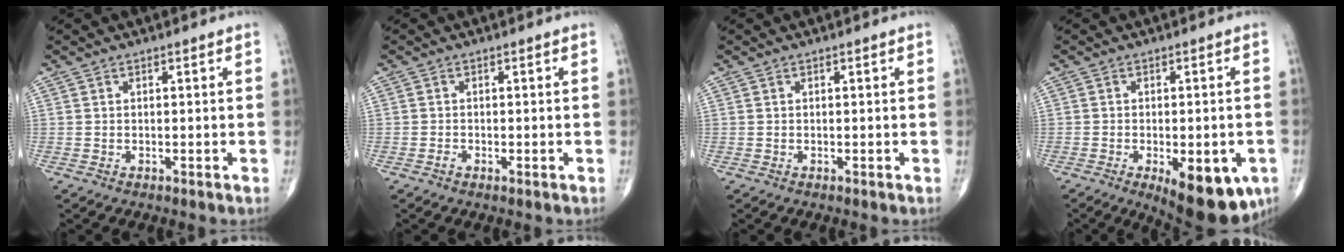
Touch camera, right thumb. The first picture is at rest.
{"total": 0.7, "force": [-0.4, 0.4, 0.5], "torque": [-0.012, 0.001, -0.010]}
{"total": 0.0}
{"total": 13.7, "force": [-5.6, 5.9, 11.1], "torque": [-0.116, 0.000, -0.064]}